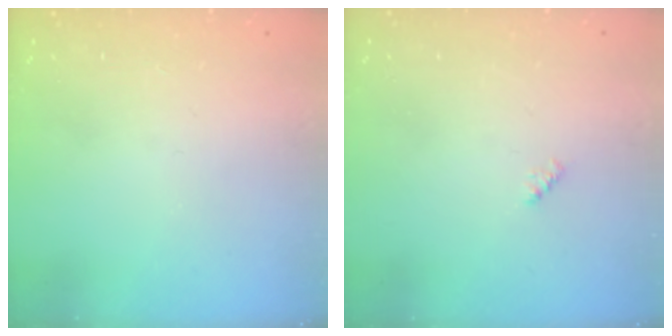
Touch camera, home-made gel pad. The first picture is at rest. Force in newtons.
{"total": 2.4, "press": 2.4, "slide": 0.4}